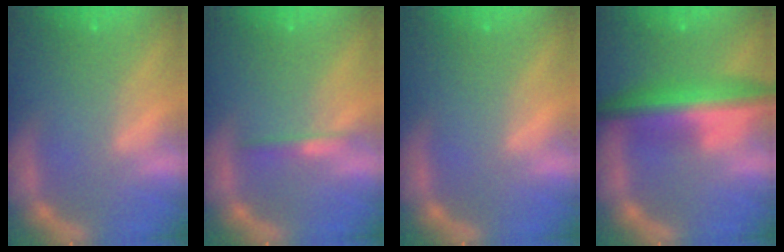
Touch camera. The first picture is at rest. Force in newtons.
{"total": 1.4}
{"total": 0.0}
{"total": 8.0}